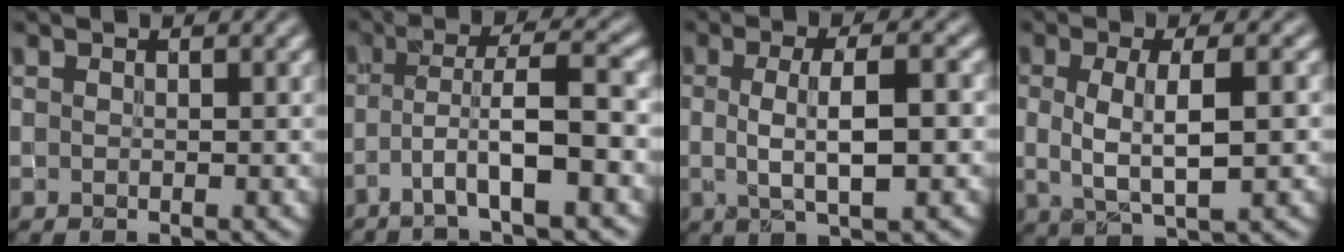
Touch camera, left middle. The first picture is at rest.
{"total": 5.9, "force": [-2.2, 0.9, 5.4], "torque": [-0.097, 0.010, -0.046]}
{"total": 5.2, "force": [0.0, 1.3, 5.0], "torque": [-0.088, 0.001, 0.000]}
{"total": 4.8, "force": [0.0, 1.5, 4.5], "torque": [-0.088, -0.002, 0.002]}